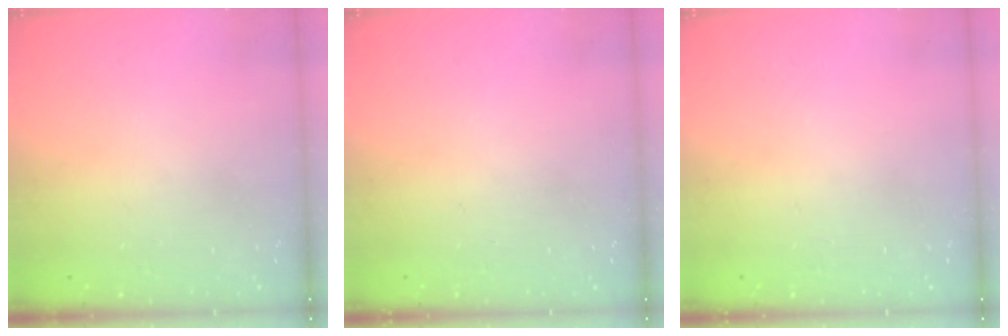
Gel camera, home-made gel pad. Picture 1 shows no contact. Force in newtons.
{"total": 1.0, "press": 0.0, "slide": 1.0}
{"total": 0.0}